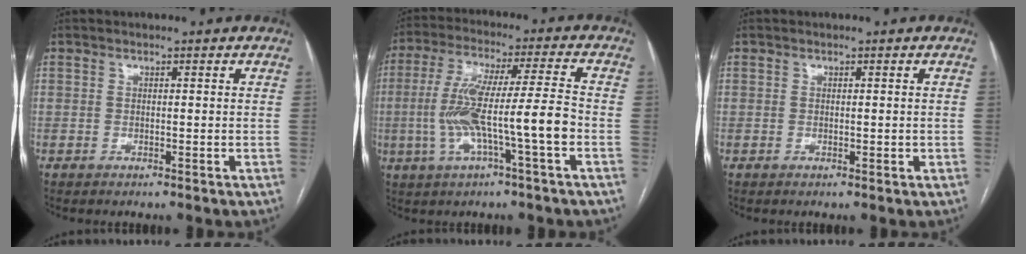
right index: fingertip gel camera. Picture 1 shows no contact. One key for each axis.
{"total": 12.6, "fx": -3.0, "fy": 0.1, "fz": 12.3, "tx": -0.241, "ty": 0.017, "tz": -0.055}
{"total": 0.7, "fx": -0.1, "fy": 0.3, "fz": 0.6, "tx": -0.008, "ty": -0.001, "tz": 0.001}